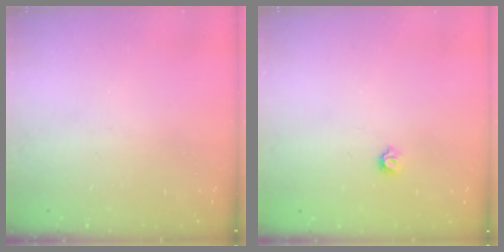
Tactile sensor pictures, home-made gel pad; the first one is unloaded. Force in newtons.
{"total": 3.9, "press": 3.8, "slide": 0.8}